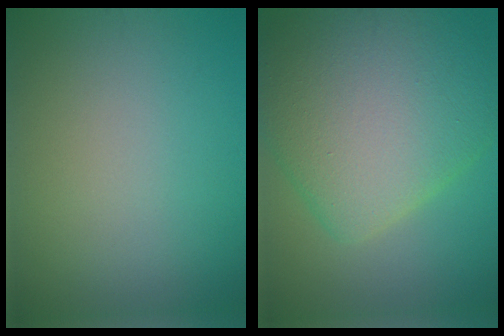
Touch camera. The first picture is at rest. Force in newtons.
{"total": 11.0, "press": 11.0, "slide": 0.7}